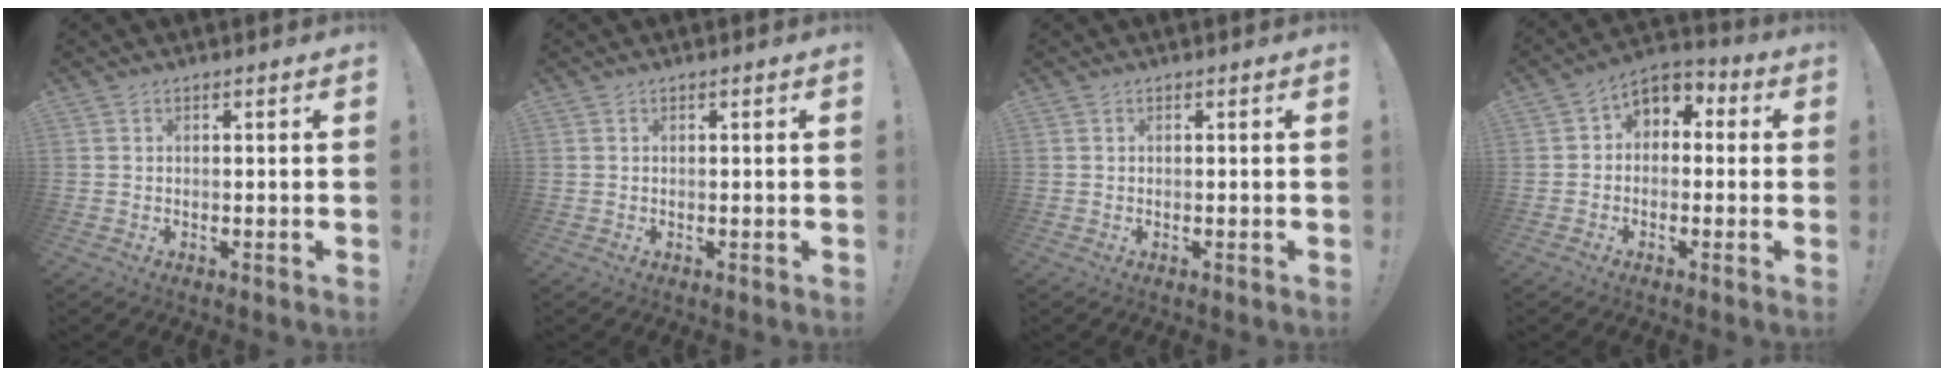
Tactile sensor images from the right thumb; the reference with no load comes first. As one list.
[{"total": 0.0}, {"total": 0.0}, {"total": 5.1, "force": [-0.4, 4.5, 2.5], "torque": [-0.043, 0.014, -0.001]}]